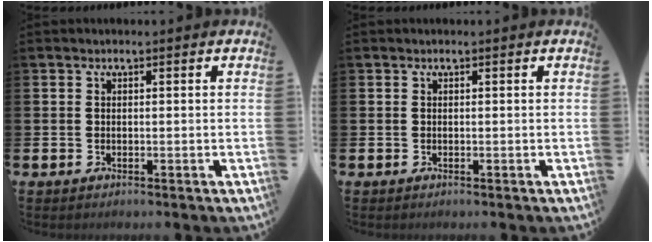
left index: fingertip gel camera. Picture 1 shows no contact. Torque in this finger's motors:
{"motor_torque": [-0.01, 0.01, 0.00, 0.00]}